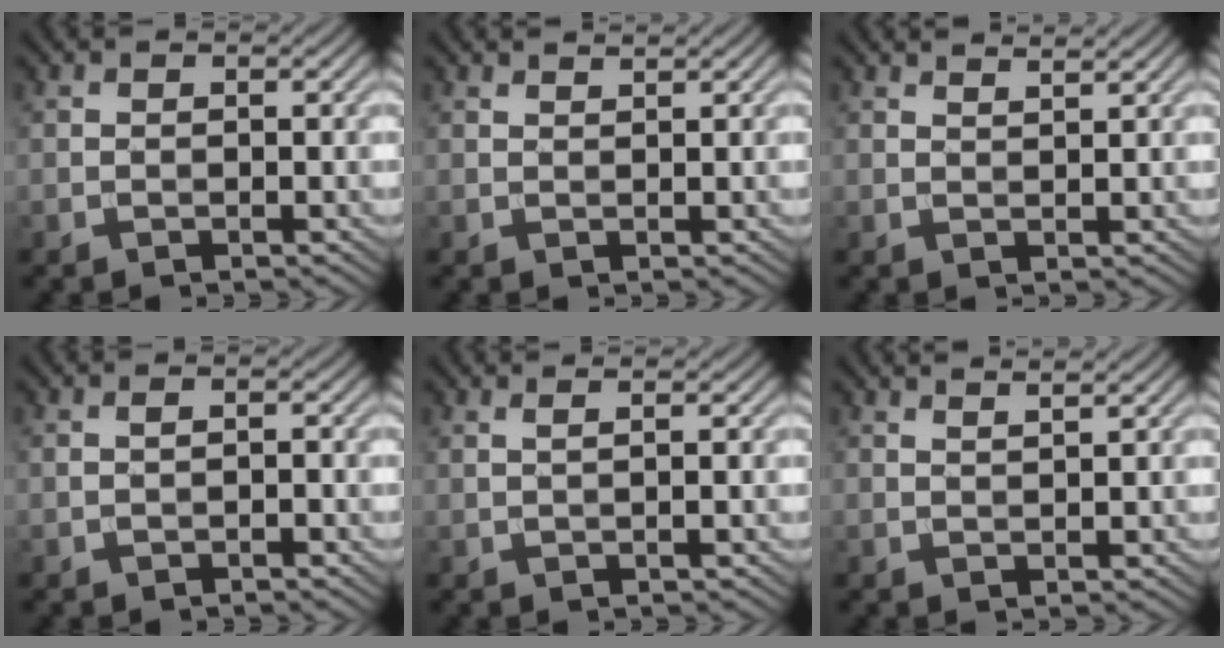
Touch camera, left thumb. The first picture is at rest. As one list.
[{"total": 1.0, "force": [0.9, 0.0, 0.3], "torque": [-0.010, 0.000, 0.018]}, {"total": 2.0, "force": [1.7, 0.1, 0.9], "torque": [-0.019, -0.001, 0.031]}, {"total": 0.8, "force": [-0.3, 0.2, 0.7], "torque": [-0.015, 0.004, -0.007]}, {"total": 1.7, "force": [0.7, 0.3, 1.5], "torque": [-0.022, 0.004, 0.002]}, {"total": 1.9, "force": [1.6, 0.2, 1.0], "torque": [-0.018, 0.003, 0.025]}]